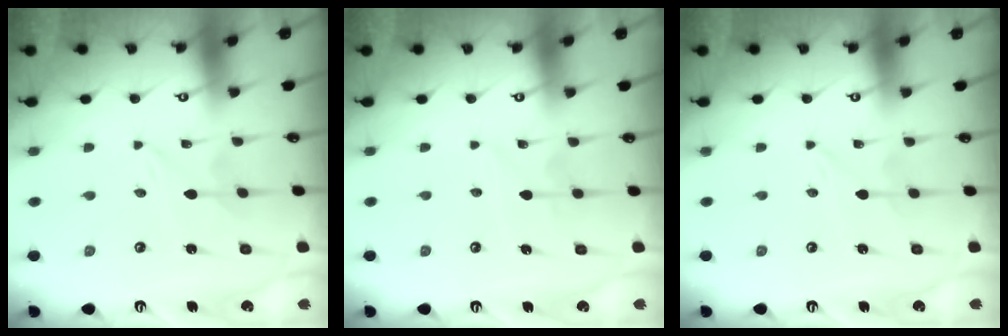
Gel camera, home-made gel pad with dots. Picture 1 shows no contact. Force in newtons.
{"total": 1.5, "press": 1.4, "slide": 0.2}
{"total": 0.0}